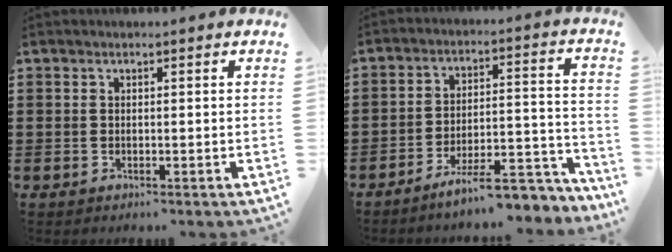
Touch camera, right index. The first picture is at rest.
{"total": 9.4, "force": [-7.7, 1.5, 5.2], "torque": [-0.076, 0.014, -0.141]}